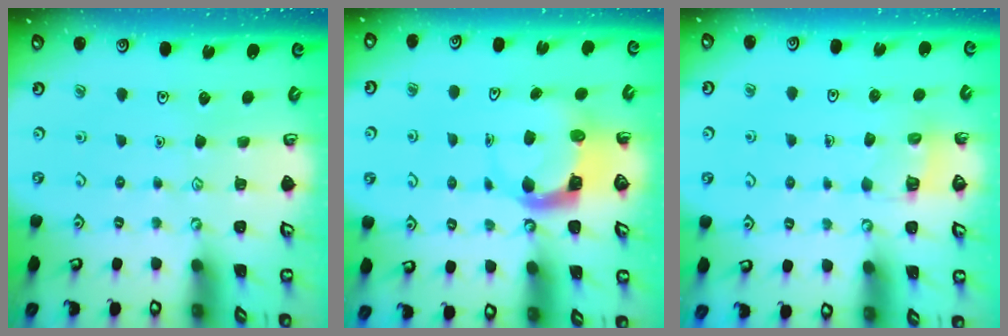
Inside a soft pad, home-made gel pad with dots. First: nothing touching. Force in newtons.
{"total": 3.8, "press": 3.8, "slide": 0.5}
{"total": 5.8, "press": 5.8, "slide": 0.3}